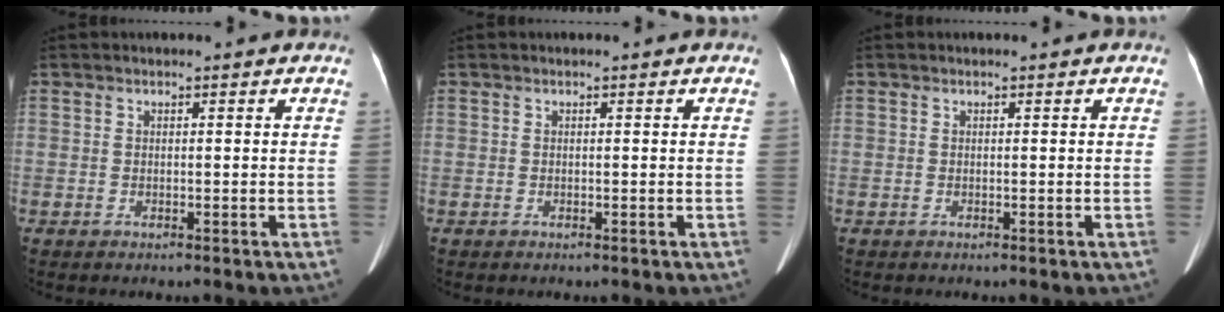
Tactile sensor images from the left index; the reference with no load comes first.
{"total": 0.0}
{"total": 0.0}